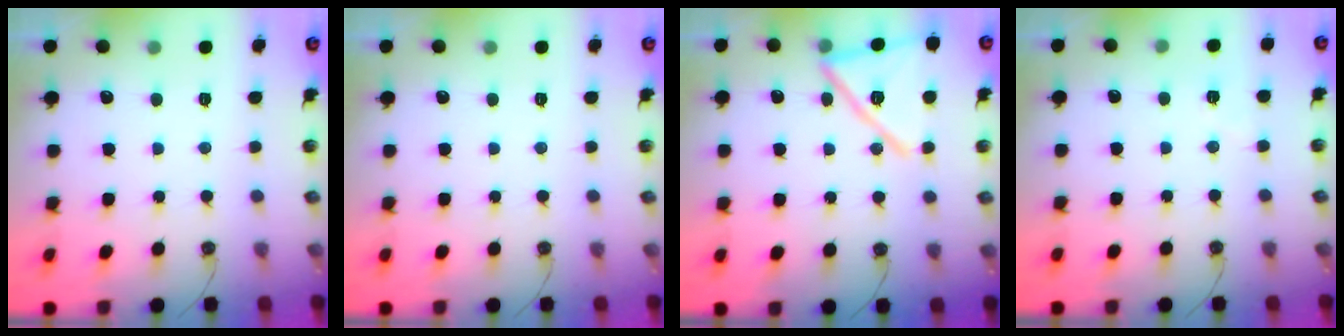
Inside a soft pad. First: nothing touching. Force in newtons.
{"total": 0.0}
{"total": 17.5, "press": 16.4, "slide": 6.1}
{"total": 4.4, "press": 3.8, "slide": 2.2}